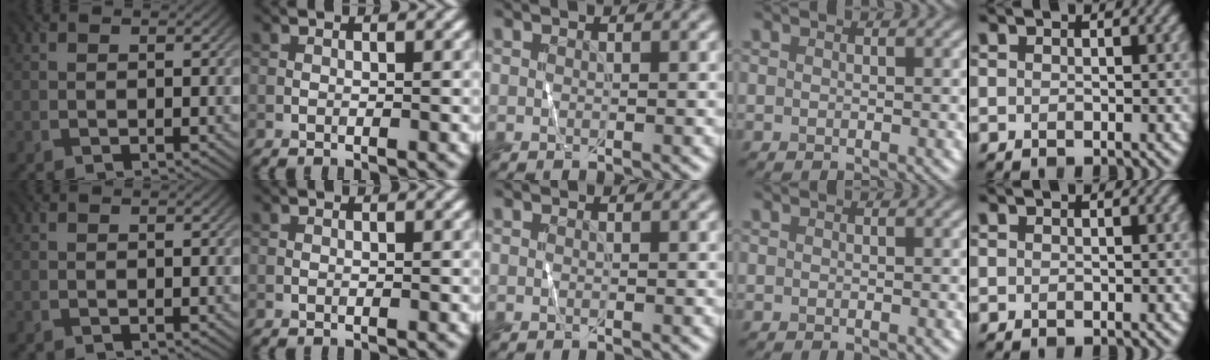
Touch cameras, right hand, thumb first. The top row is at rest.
{}